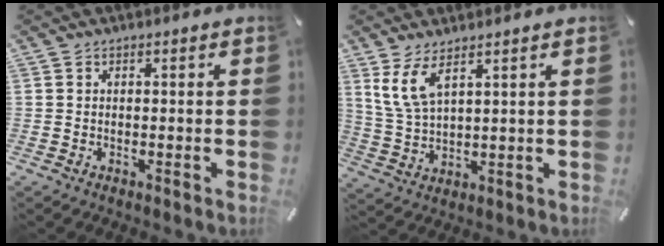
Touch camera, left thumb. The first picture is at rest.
{"total": 7.6, "force": [5.0, 2.9, 5.0], "torque": [-0.124, -0.019, 0.090]}